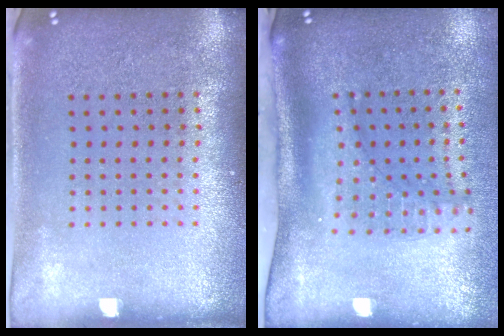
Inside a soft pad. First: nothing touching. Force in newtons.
{"total": 2.3, "press": 1.6, "slide": 1.6}